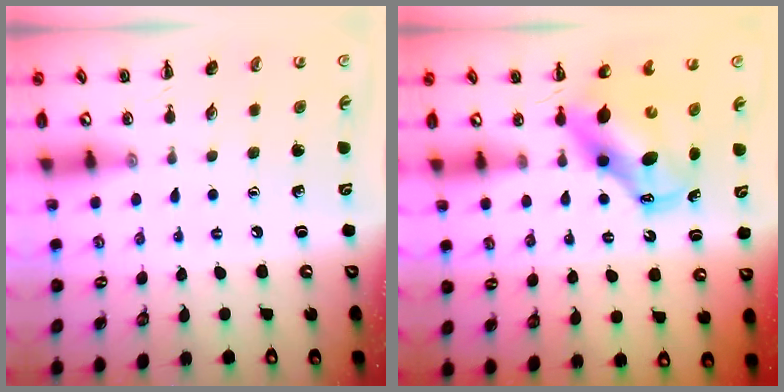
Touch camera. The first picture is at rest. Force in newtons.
{"total": 7.4, "press": 7.2, "slide": 1.7}